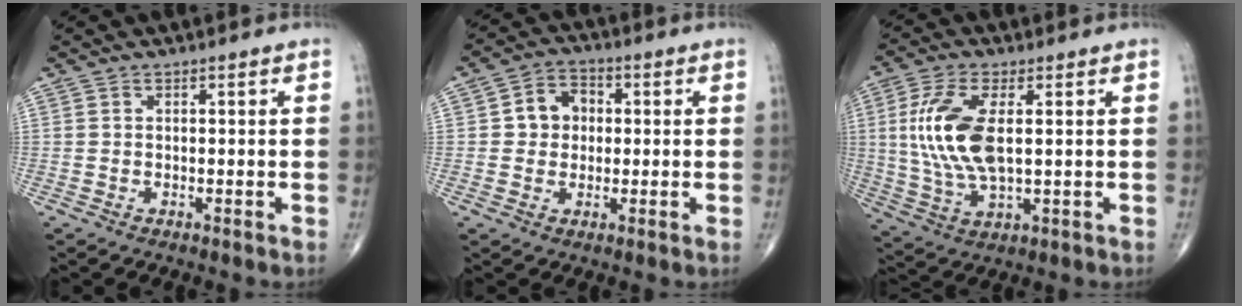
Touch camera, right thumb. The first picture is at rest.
{"total": 6.4, "force": [0.7, 5.4, 3.4], "torque": [-0.029, 0.014, 0.003]}
{"total": 12.8, "force": [1.7, 5.7, 11.4], "torque": [-0.248, -0.006, 0.039]}